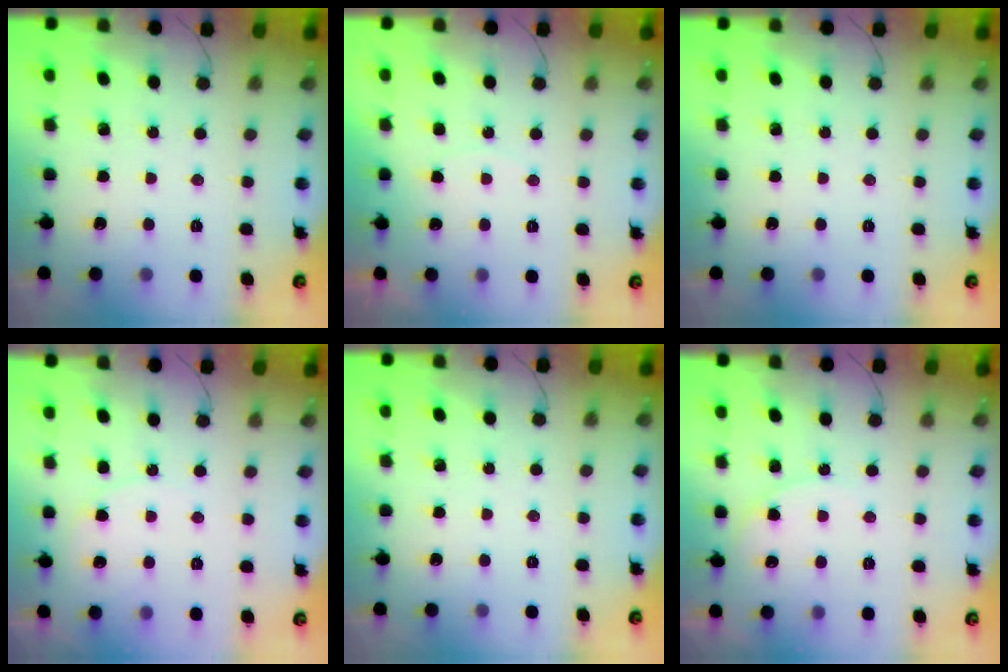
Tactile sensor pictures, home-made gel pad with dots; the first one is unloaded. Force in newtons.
{"total": 4.2, "press": 3.9, "slide": 1.6}
{"total": 0.0}
{"total": 6.5, "press": 6.5, "slide": 0.7}
{"total": 0.0}
{"total": 6.0, "press": 6.0, "slide": 0.5}